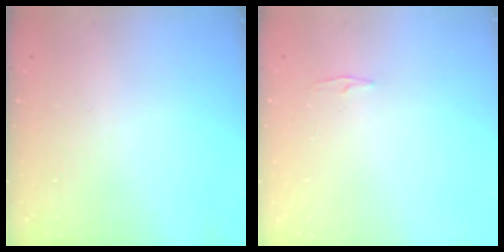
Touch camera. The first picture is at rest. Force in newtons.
{"total": 3.8, "press": 3.7, "slide": 0.5}